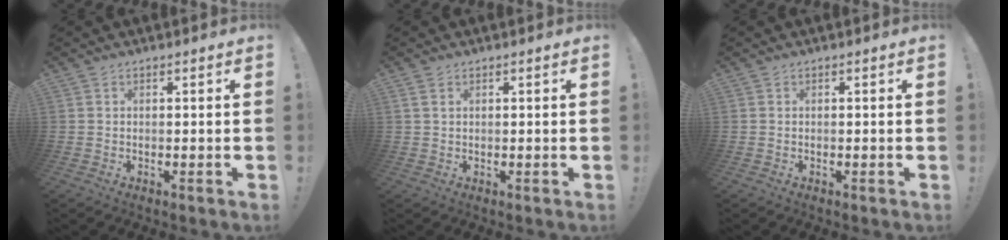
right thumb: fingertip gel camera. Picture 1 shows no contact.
{"total": 1.9, "force": [1.0, 1.1, 1.3], "torque": [-0.032, 0.006, 0.020]}
{"total": 0.0}